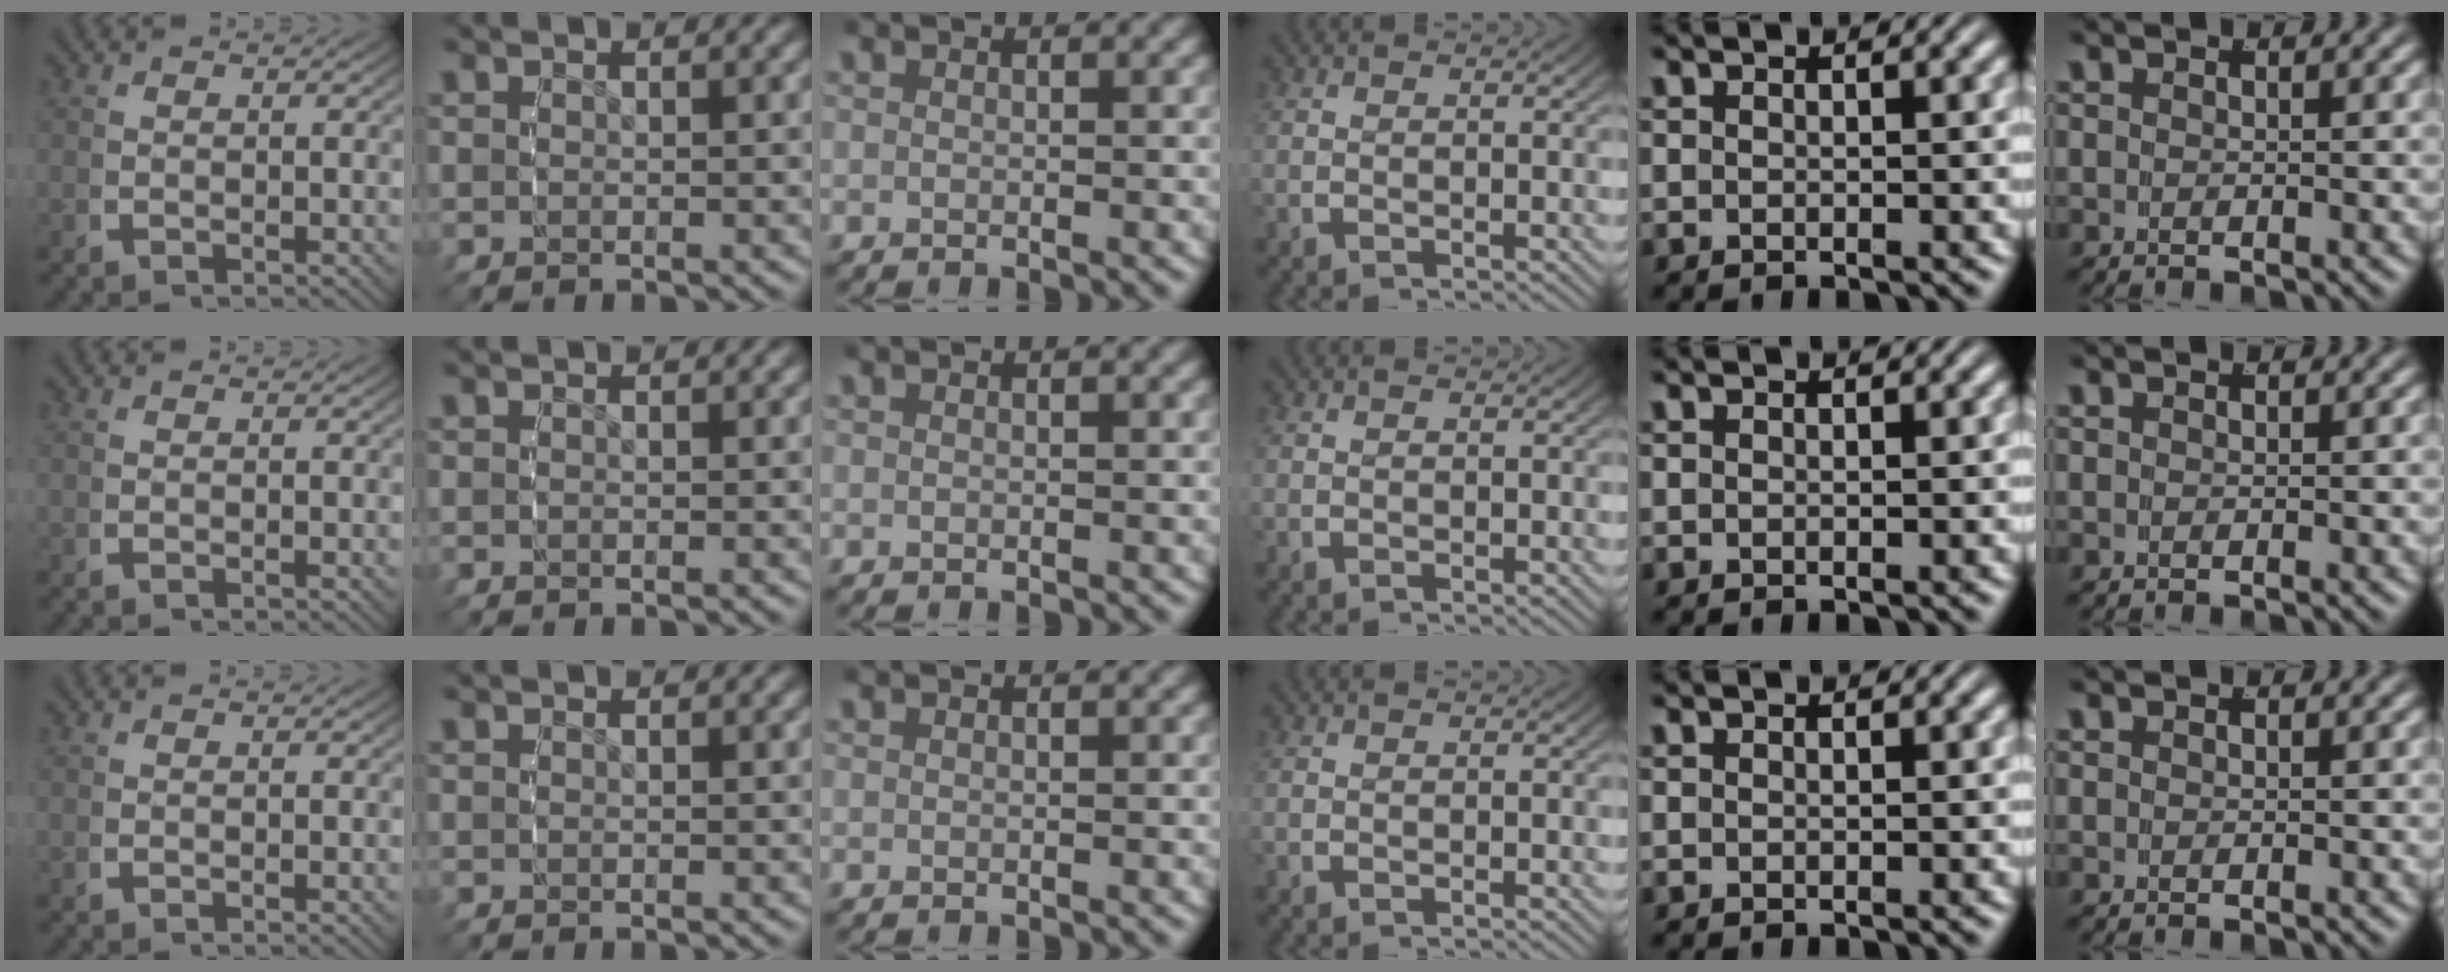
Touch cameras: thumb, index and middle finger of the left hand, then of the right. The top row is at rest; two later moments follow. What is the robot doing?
{"motion": "grasp_and_lifting", "object": "camera"}